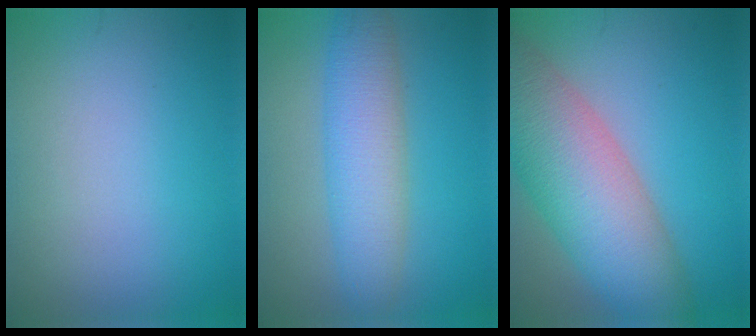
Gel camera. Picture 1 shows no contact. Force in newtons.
{"total": 5.6, "press": 5.6, "slide": 0.1}
{"total": 10.3, "press": 10.2, "slide": 0.6}